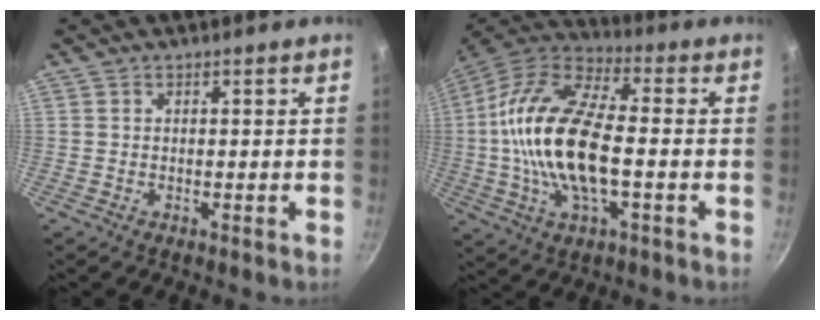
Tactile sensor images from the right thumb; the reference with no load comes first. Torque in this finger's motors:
{"motor_torque": [-0.38, 2.12, 2.35, -0.42, 0.76]}